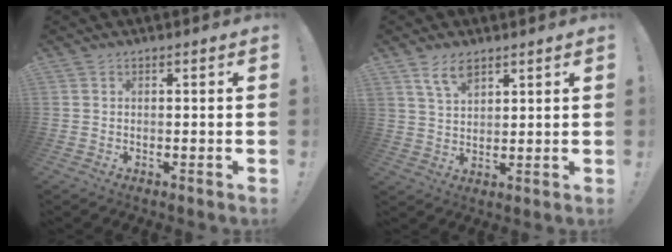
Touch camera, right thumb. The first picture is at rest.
{"total": 6.6, "force": [4.5, 3.0, 3.9], "torque": [-0.074, -0.017, 0.083]}